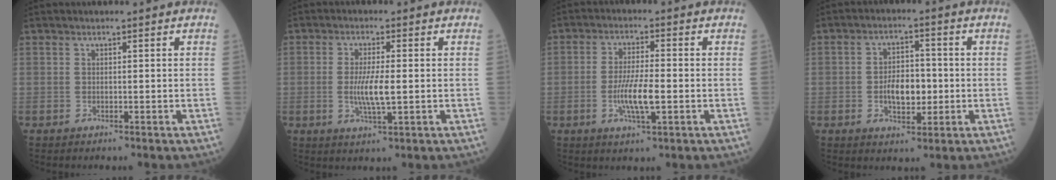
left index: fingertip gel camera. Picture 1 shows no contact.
{"total": 5.1, "force": [-0.8, 0.7, 5.0], "torque": [-0.105, -0.014, -0.014]}
{"total": 6.4, "force": [-1.9, 1.0, 6.0], "torque": [-0.124, -0.013, -0.035]}
{"total": 6.0, "force": [-1.3, 3.2, 4.9], "torque": [-0.091, 0.002, -0.020]}